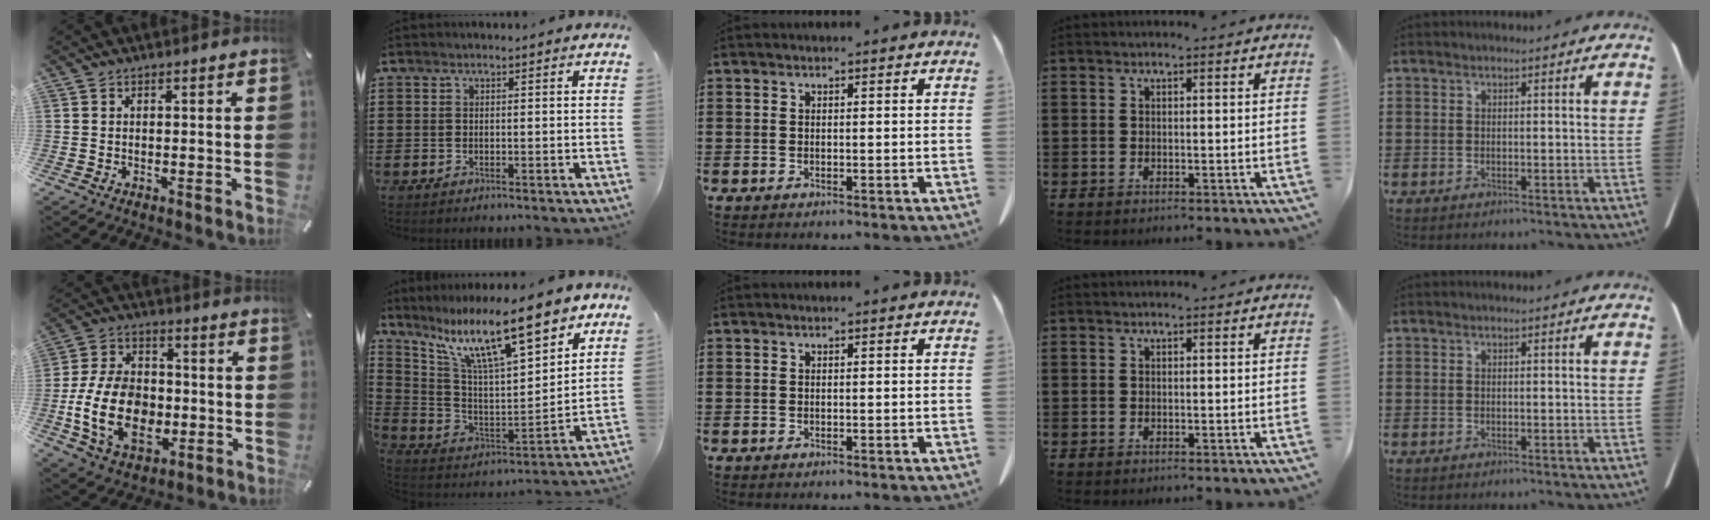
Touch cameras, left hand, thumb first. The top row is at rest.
{"thumb": {"total": 17.5, "force": [-4.0, 12.4, 11.7], "torque": [-0.253, 0.015, -0.070]}, "index": {"total": 15.0, "force": [10.4, 3.4, 10.2], "torque": [-0.201, -0.056, 0.173]}}